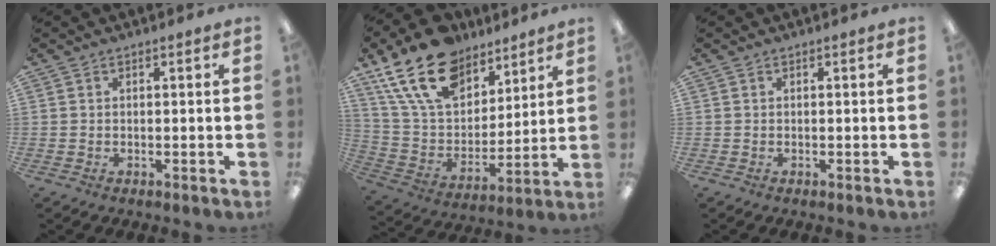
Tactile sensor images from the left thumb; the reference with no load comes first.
{"total": 20.8, "force": [13.7, 11.9, 10.2], "torque": [-0.204, -0.063, 0.256]}
{"total": 0.0}